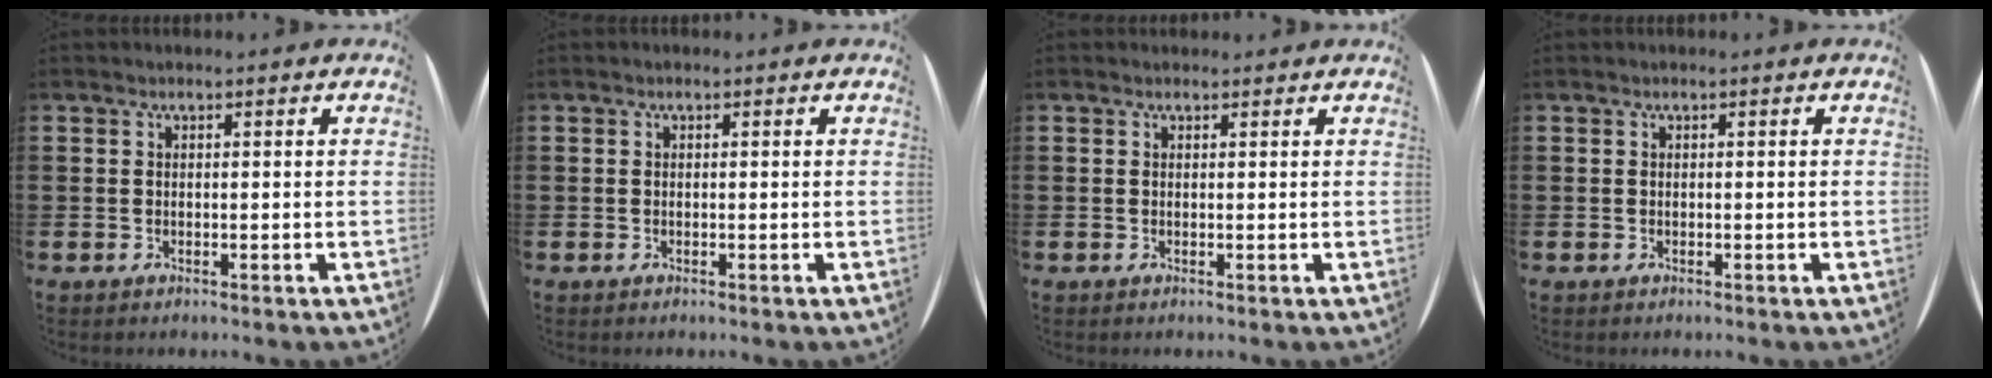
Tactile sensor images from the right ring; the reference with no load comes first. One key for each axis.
{"total": 0.0}
{"total": 0.0}
{"total": 0.0}